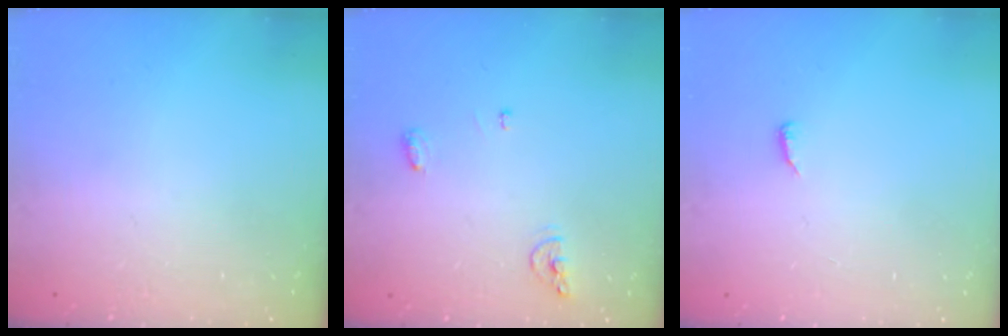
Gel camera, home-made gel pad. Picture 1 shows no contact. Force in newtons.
{"total": 6.0, "press": 6.0, "slide": 0.2}
{"total": 4.3, "press": 4.2, "slide": 0.6}